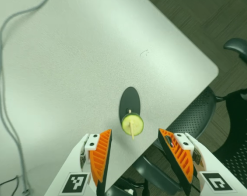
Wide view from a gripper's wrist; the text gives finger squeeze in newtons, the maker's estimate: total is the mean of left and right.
{"total": 0.0}